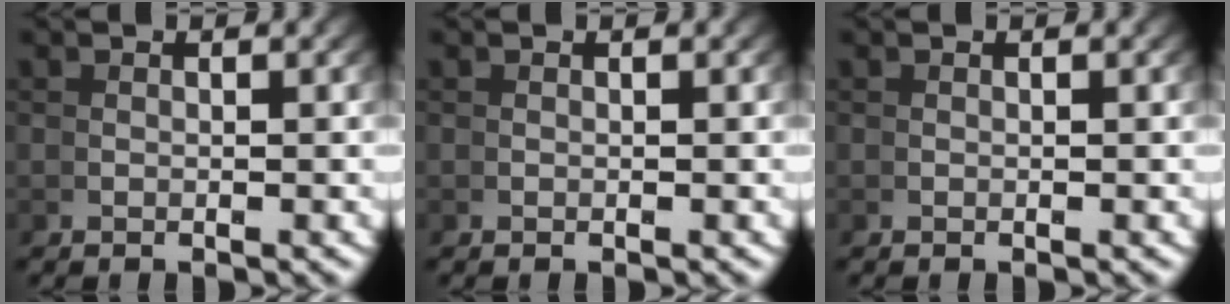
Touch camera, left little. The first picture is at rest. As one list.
[{"total": 0.0}, {"total": 0.0}]